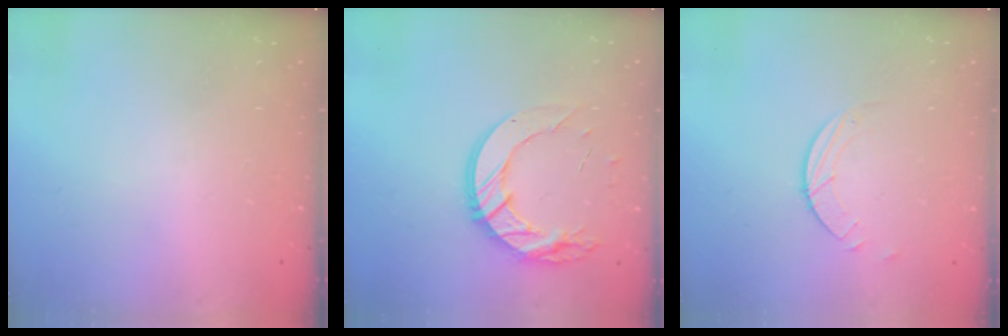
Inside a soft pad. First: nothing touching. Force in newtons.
{"total": 14.7, "press": 14.6, "slide": 1.3}
{"total": 1.7, "press": 1.7, "slide": 0.2}